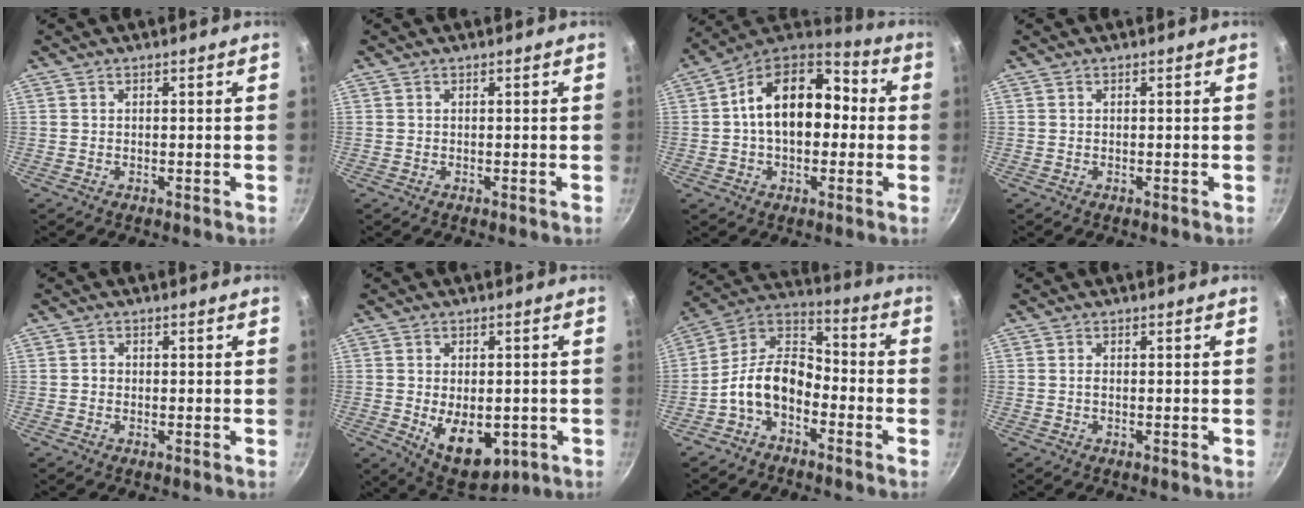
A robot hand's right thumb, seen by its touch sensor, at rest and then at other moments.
{"total": 0.0}
{"total": 18.0, "force": [0.8, 12.0, 13.4], "torque": [-0.184, 0.044, -0.004]}
{"total": 0.0}
{"total": 1.0, "force": [-0.2, 0.9, 0.4], "torque": [-0.004, 0.004, -0.005]}
{"total": 11.8, "force": [-2.6, 7.1, 9.1], "torque": [-0.098, -0.009, -0.020]}
{"total": 11.9, "force": [-4.7, 7.4, 8.0], "torque": [-0.134, 0.068, -0.114]}
{"total": 0.6, "force": [0.0, 0.2, 0.5], "torque": [-0.009, 0.002, -0.002]}